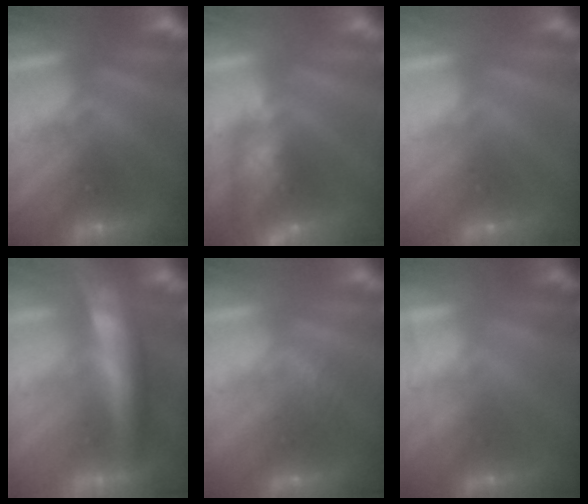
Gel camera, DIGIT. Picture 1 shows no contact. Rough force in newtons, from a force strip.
{"total": 7.8}
{"total": 2.7}
{"total": 7.7}
{"total": 2.1}
{"total": 2.2}